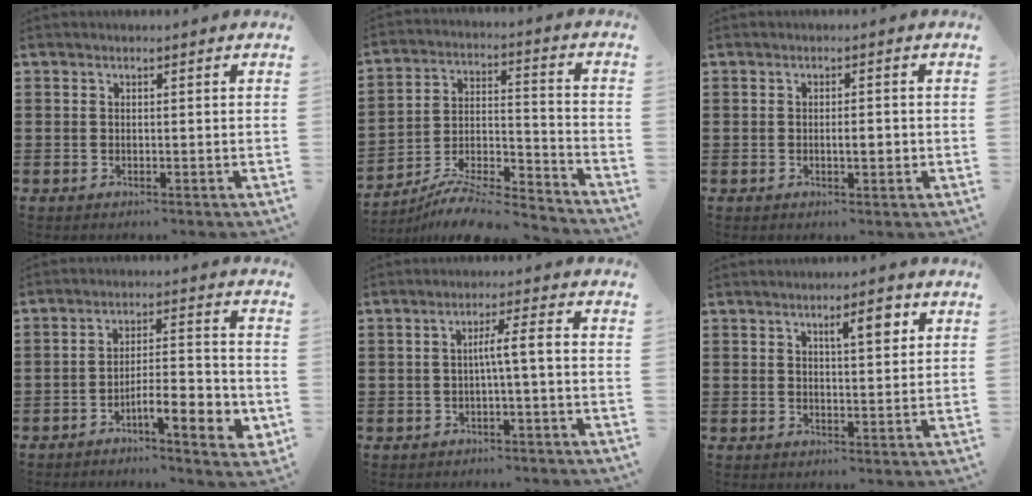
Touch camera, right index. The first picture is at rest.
{"total": 8.9, "force": [-8.1, 1.4, 3.3], "torque": [-0.057, 0.013, -0.161]}
{"total": 1.4, "force": [-0.3, 0.5, 1.3], "torque": [-0.025, 0.000, -0.004]}
{"total": 6.8, "force": [-3.6, 1.6, 5.6], "torque": [-0.082, 0.001, -0.064]}
{"total": 3.7, "force": [-0.9, 0.0, 3.6], "torque": [-0.067, 0.000, -0.021]}
{"total": 4.2, "force": [1.9, 1.2, 3.6], "torque": [-0.051, -0.001, 0.025]}